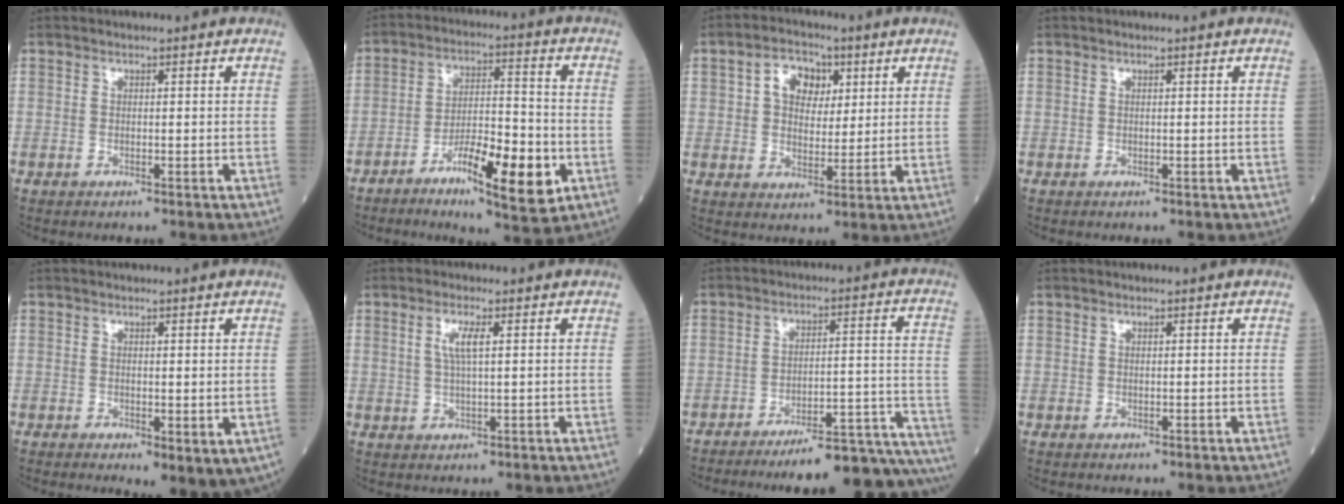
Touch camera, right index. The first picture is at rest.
{"total": 12.4, "force": [-5.4, 2.5, 10.9], "torque": [-0.182, -0.003, -0.086]}
{"total": 6.7, "force": [2.2, 4.5, 4.4], "torque": [-0.073, 0.020, 0.038]}
{"total": 0.0}
{"total": 5.0, "force": [-1.1, 1.8, 4.5], "torque": [-0.052, -0.015, -0.010]}
{"total": 3.5, "force": [1.1, 0.4, 3.3], "torque": [-0.069, 0.001, 0.021]}
{"total": 20.8, "force": [-19.6, -0.6, 7.0], "torque": [-0.024, 0.017, -0.259]}
{"total": 0.0}